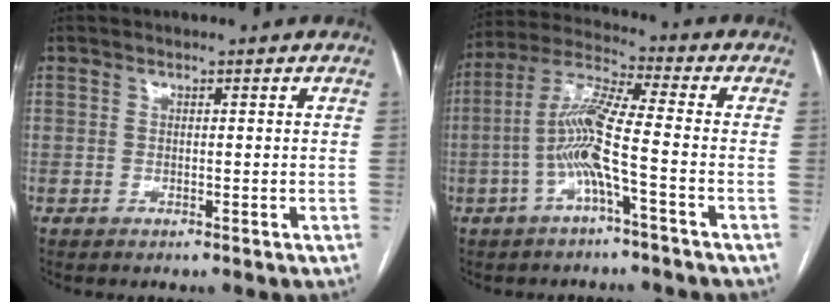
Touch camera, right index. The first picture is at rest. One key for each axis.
{"total": 9.3, "fx": -2.6, "fy": 0.1, "fz": 8.9, "tx": -0.187, "ty": 0.015, "tz": -0.057}